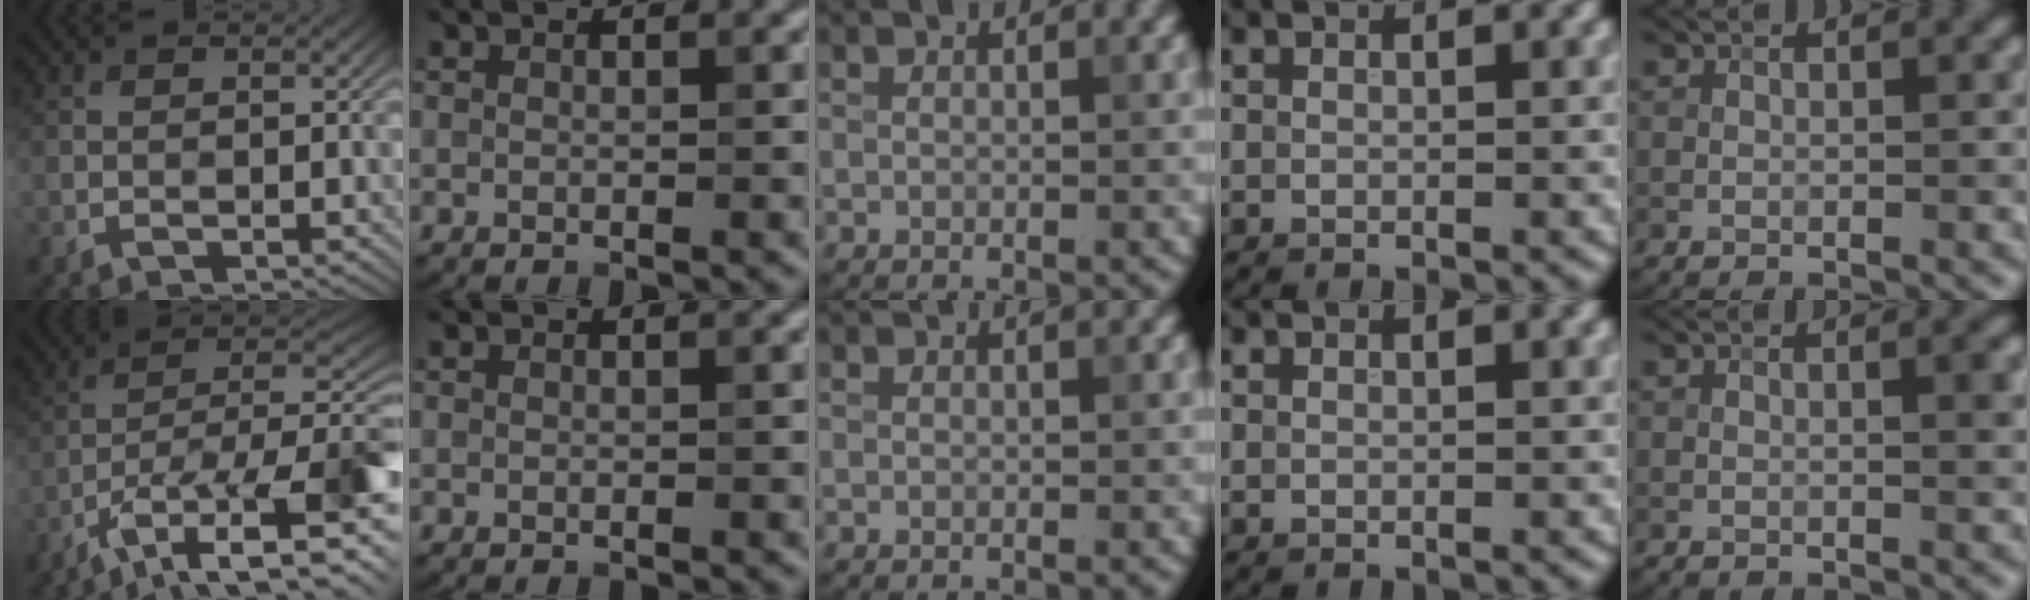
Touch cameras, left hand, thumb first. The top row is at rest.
{"thumb": {"total": 16.3, "force": [-7.2, 6.3, 13.1], "torque": [-0.217, -0.024, -0.101]}, "little": {"total": 1.4, "force": [0.2, 0.2, 1.3], "torque": [-0.018, 0.001, 0.001]}}